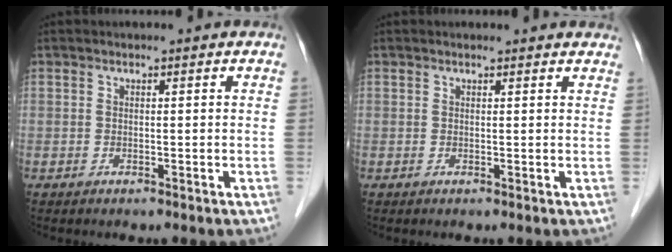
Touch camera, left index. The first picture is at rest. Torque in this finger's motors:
{"motor_torque": [0.25, -0.18, -0.03, -0.01]}